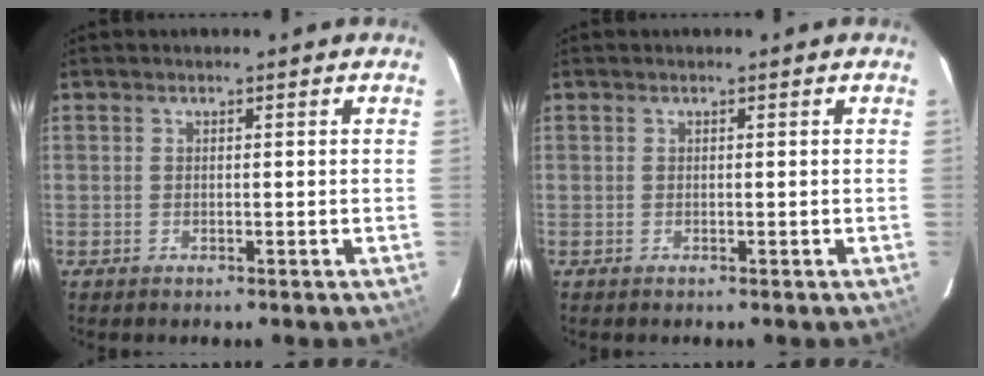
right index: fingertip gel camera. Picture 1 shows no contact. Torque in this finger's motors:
{"motor_torque": [0.00, 0.00, 0.02, 0.00]}